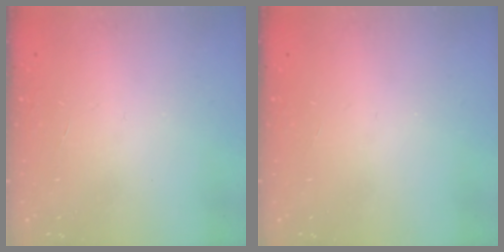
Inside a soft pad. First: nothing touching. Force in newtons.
{"total": 0.0}